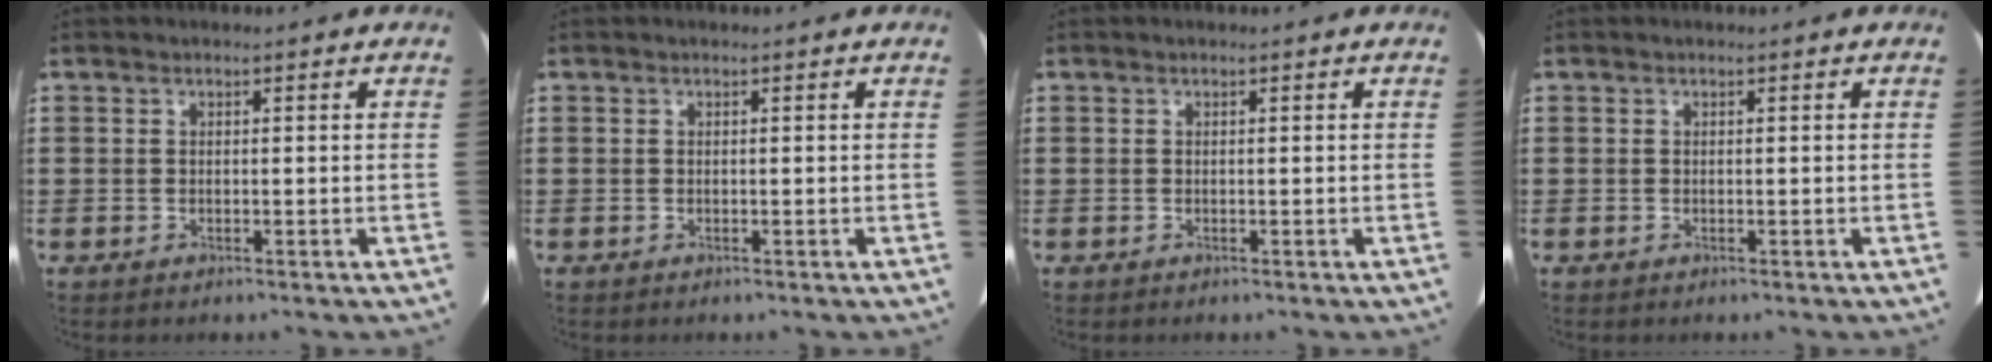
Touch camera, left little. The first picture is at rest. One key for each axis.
{"total": 0.0}
{"total": 0.0}
{"total": 0.0}